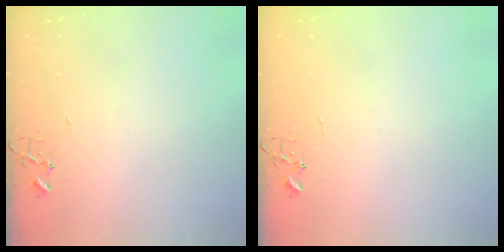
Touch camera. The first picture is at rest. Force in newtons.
{"total": 0.0}